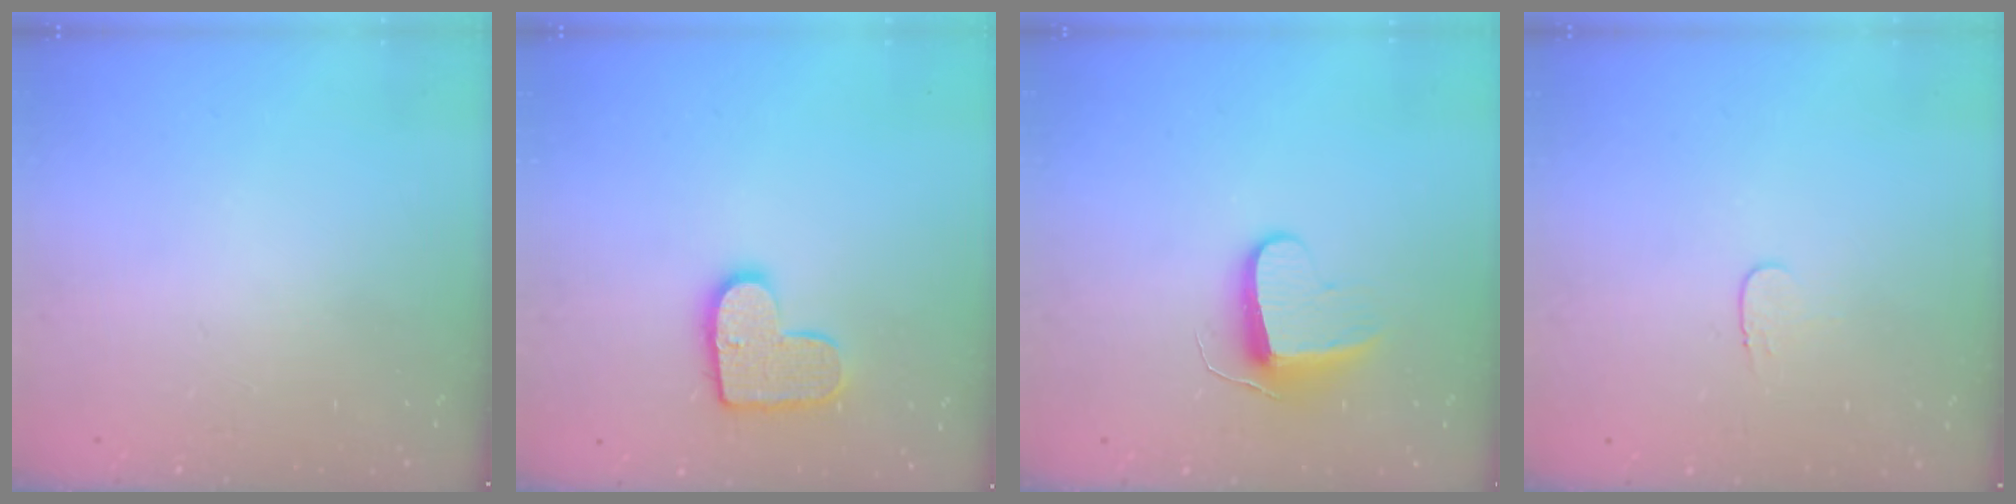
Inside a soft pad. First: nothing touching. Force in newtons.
{"total": 11.8, "press": 11.7, "slide": 0.6}
{"total": 8.9, "press": 8.9, "slide": 0.1}
{"total": 3.7, "press": 3.7, "slide": 0.4}